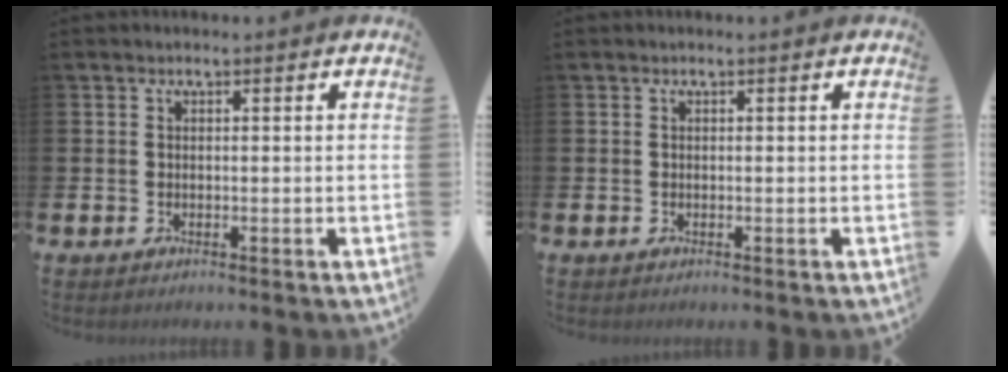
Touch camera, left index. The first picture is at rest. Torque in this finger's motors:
{"motor_torque": [-0.09, 0.03, 0.10, -0.01]}